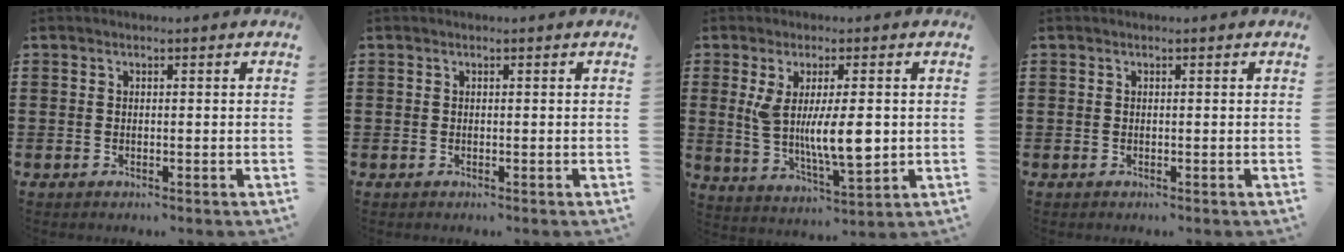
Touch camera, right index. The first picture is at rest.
{"total": 0.0}
{"total": 10.2, "force": [0.8, 3.2, 9.7], "torque": [-0.182, -0.013, 0.008]}
{"total": 0.0}